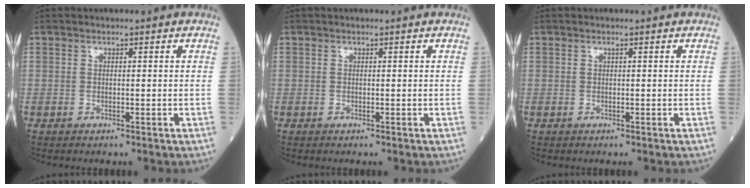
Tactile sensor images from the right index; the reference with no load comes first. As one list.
[{"total": 0.0}, {"total": 0.0}]